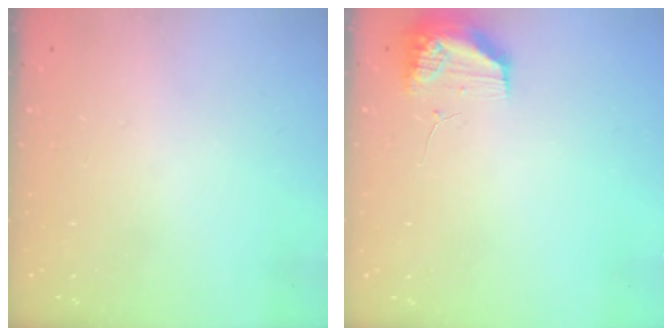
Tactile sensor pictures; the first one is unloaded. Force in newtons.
{"total": 9.7, "press": 9.6, "slide": 1.5}